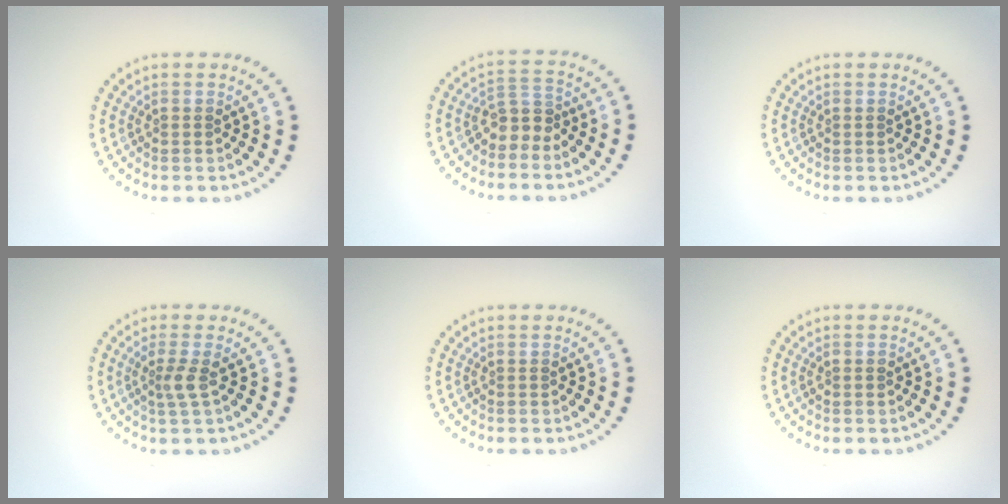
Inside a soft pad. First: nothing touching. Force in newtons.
{"total": 2.5, "press": 2.0, "slide": 1.6}
{"total": 0.0}
{"total": 1.9, "press": 1.4, "slide": 1.3}
{"total": 0.0}
{"total": 0.7, "press": 0.6, "slide": 0.2}